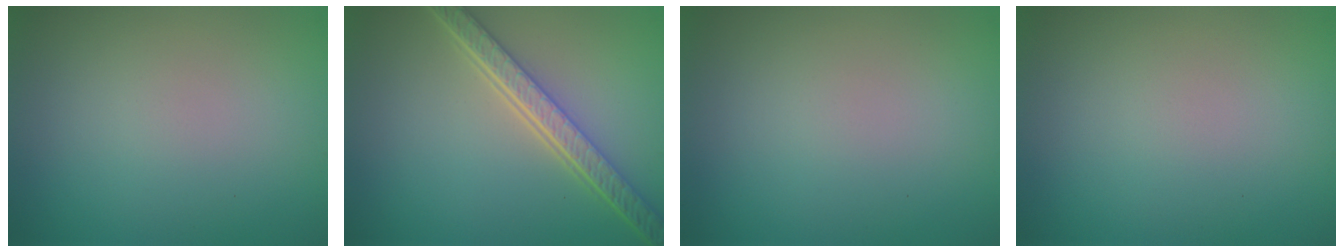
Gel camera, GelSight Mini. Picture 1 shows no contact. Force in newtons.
{"total": 5.4, "press": 4.1, "slide": 3.5}
{"total": 0.0}
{"total": 0.0}